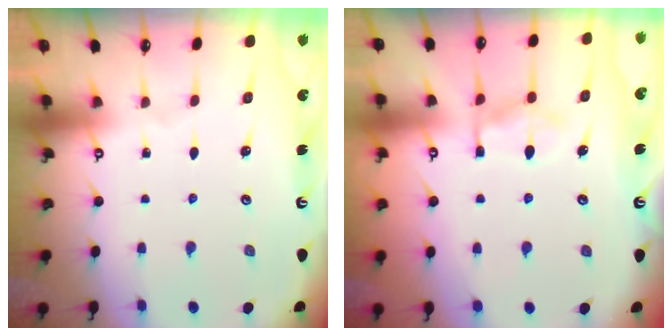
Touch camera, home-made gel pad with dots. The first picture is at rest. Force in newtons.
{"total": 10.4, "press": 10.4, "slide": 1.1}